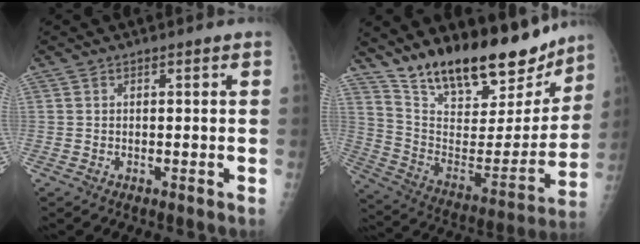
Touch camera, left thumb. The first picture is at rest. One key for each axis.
{"total": 25.2, "fx": 19.6, "fy": 9.5, "fz": 12.7, "tx": -0.173, "ty": -0.089, "tz": 0.318}